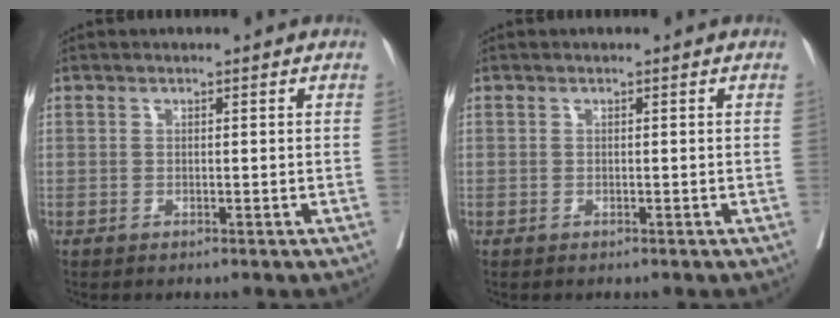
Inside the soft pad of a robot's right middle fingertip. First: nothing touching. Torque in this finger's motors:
{"motor_torque": [-0.02, 0.01, -0.05, 0.00]}